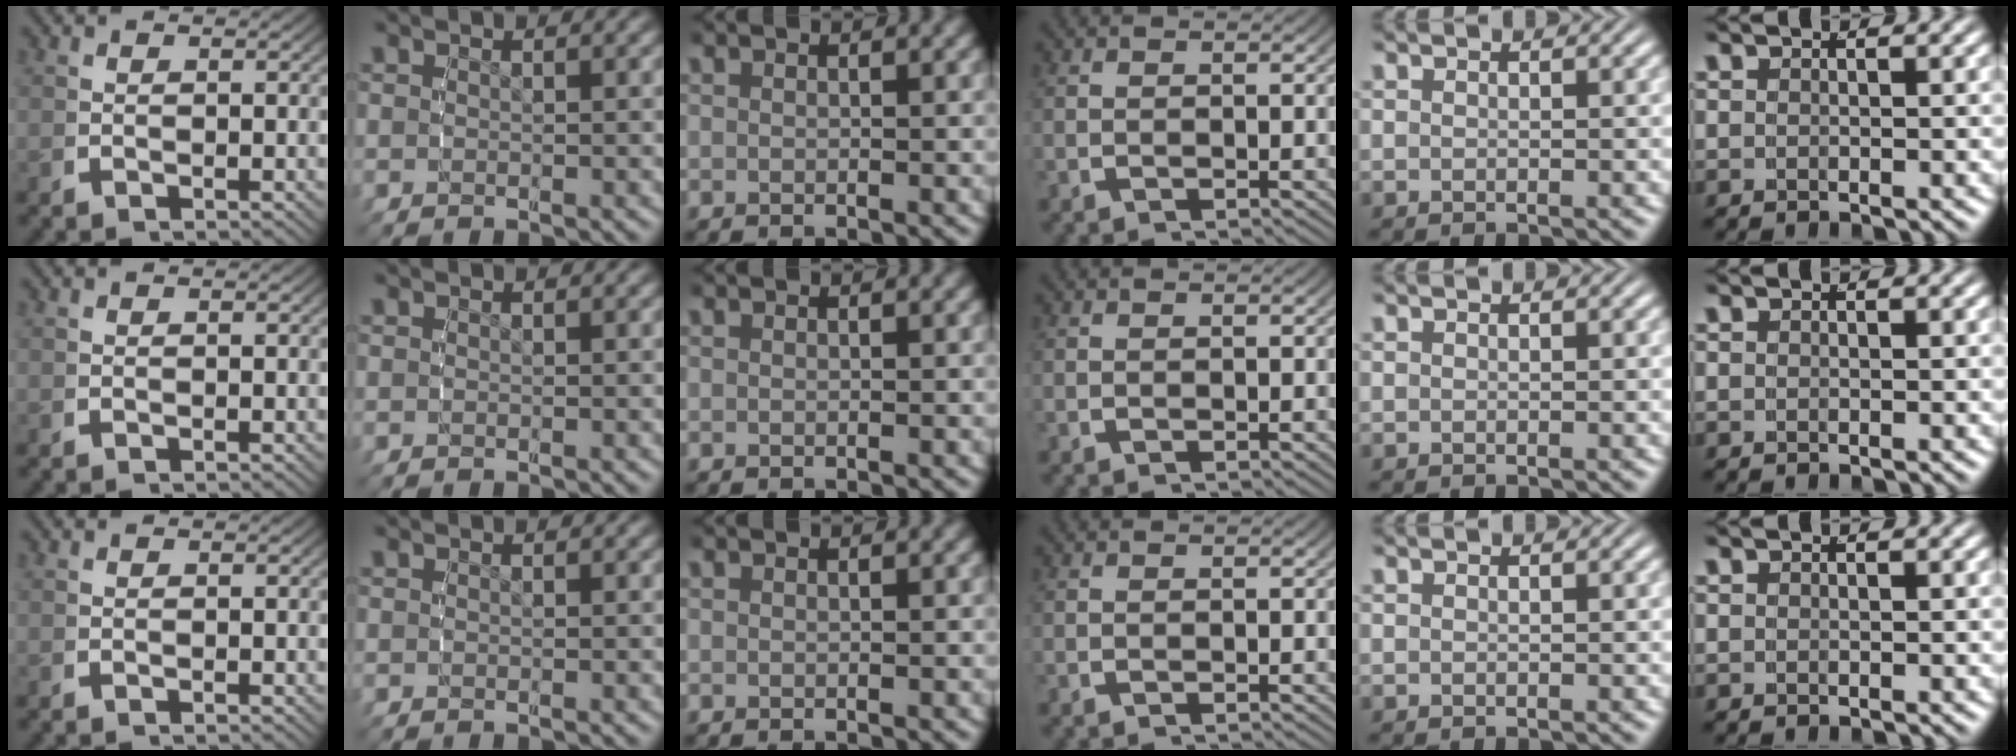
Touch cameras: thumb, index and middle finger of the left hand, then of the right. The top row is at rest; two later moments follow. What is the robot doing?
{"motion": "reach", "object": "jacket"}